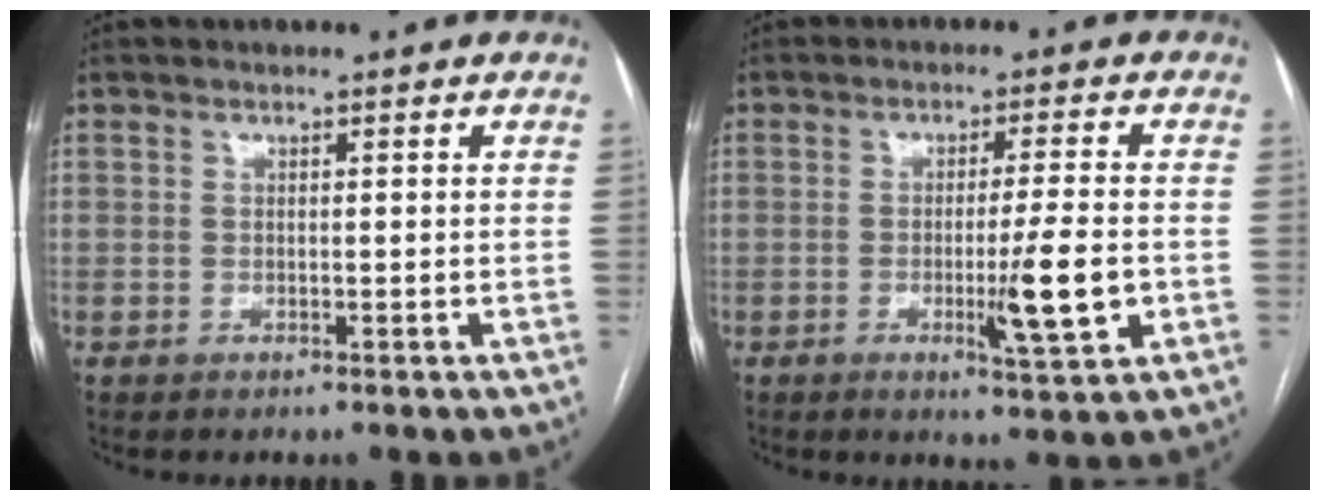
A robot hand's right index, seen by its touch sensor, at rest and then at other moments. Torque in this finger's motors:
{"motor_torque": [0.43, 0.34, 0.12, 0.04]}